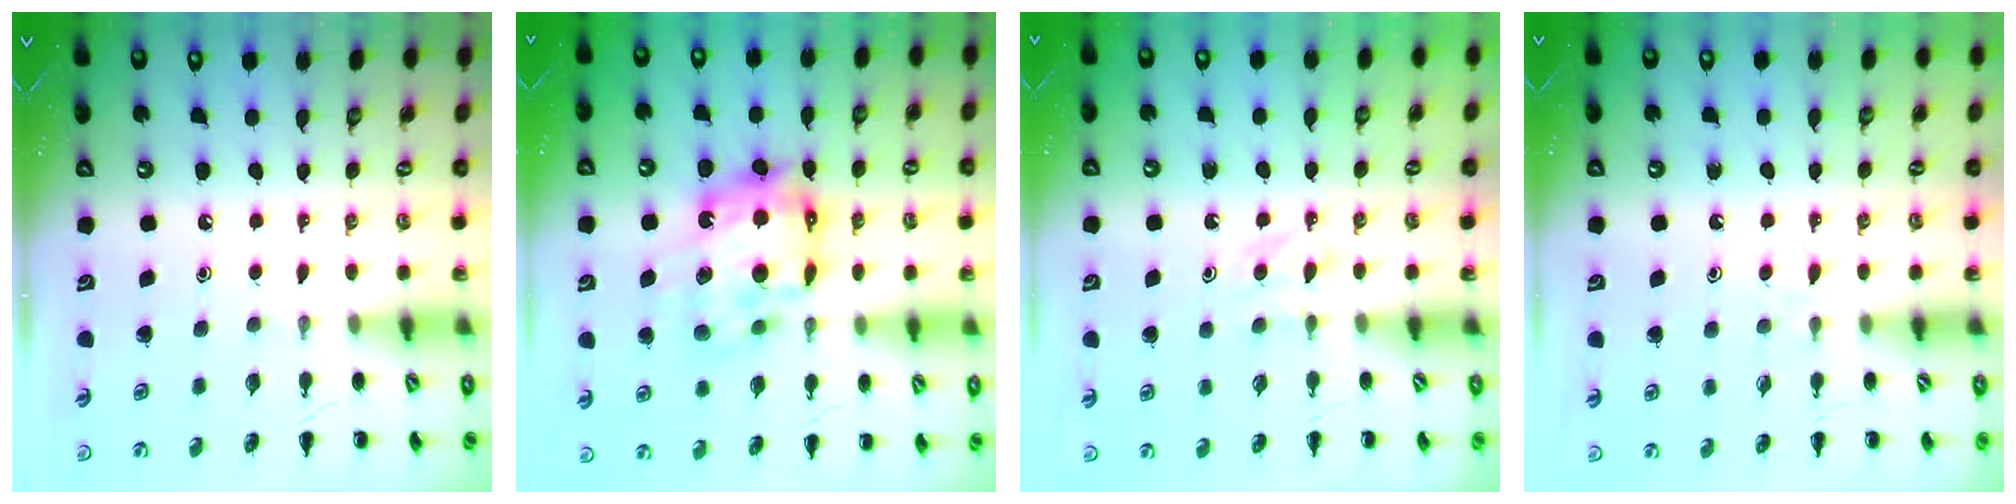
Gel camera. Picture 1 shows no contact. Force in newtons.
{"total": 15.0, "press": 14.9, "slide": 1.5}
{"total": 3.6, "press": 3.4, "slide": 1.1}
{"total": 3.5, "press": 3.2, "slide": 1.4}